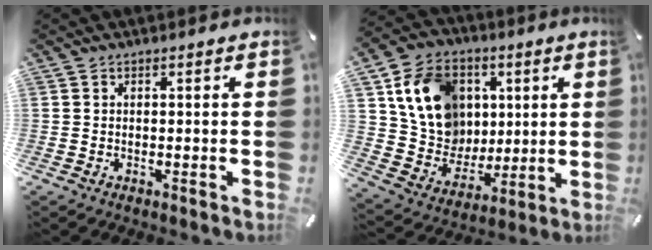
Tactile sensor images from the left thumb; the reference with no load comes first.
{"total": 16.8, "force": [5.0, 14.3, 7.1], "torque": [-0.109, -0.007, 0.105]}